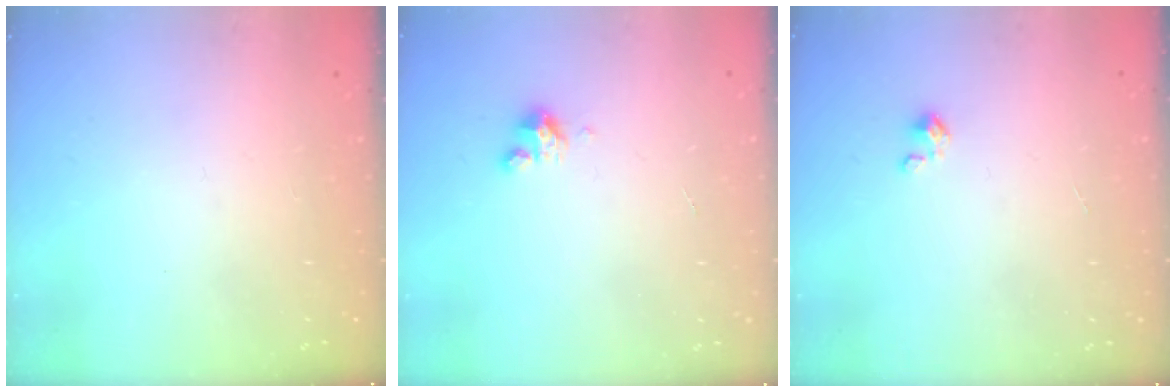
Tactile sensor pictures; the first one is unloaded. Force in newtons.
{"total": 2.8, "press": 2.8, "slide": 0.2}
{"total": 0.0}